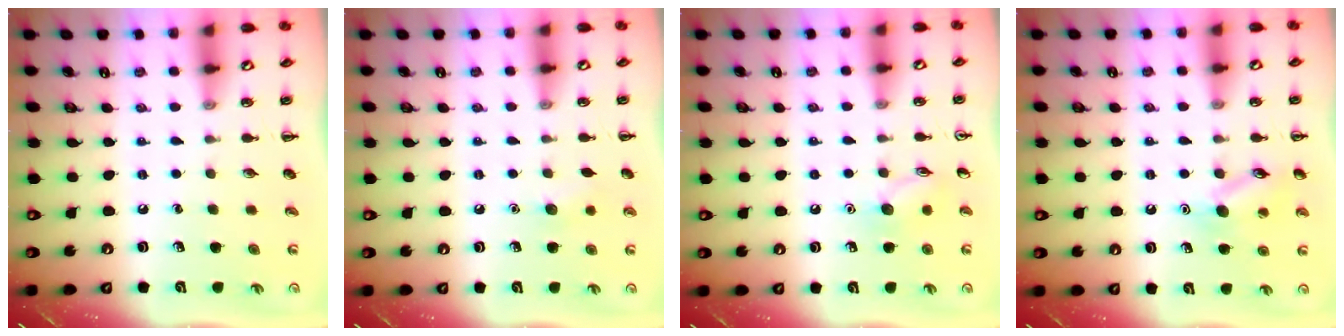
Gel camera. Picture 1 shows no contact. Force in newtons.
{"total": 5.5, "press": 5.3, "slide": 1.6}
{"total": 7.6, "press": 7.5, "slide": 0.9}
{"total": 10.5, "press": 10.4, "slide": 1.4}